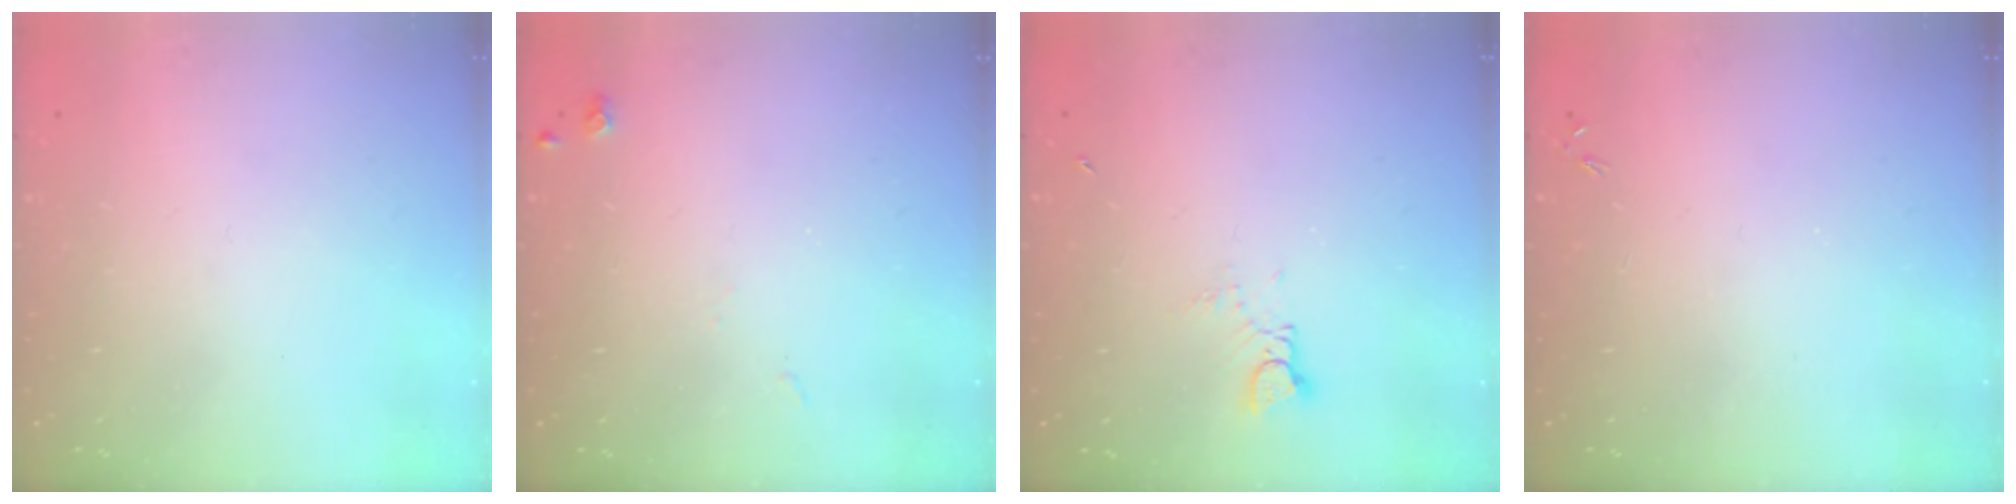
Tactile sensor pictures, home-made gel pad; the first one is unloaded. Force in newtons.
{"total": 4.4, "press": 4.4, "slide": 0.7}
{"total": 1.9, "press": 1.9, "slide": 0.1}
{"total": 0.0}